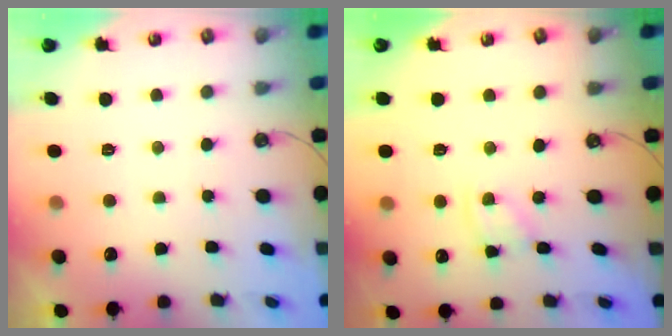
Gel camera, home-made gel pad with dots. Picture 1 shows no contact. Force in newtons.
{"total": 2.8, "press": 2.8, "slide": 0.4}